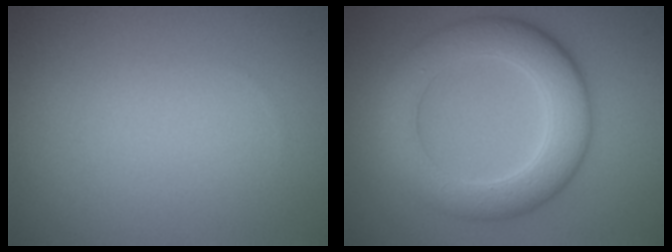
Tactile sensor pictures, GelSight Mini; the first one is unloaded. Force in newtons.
{"total": 6.8, "press": 6.8, "slide": 0.5}